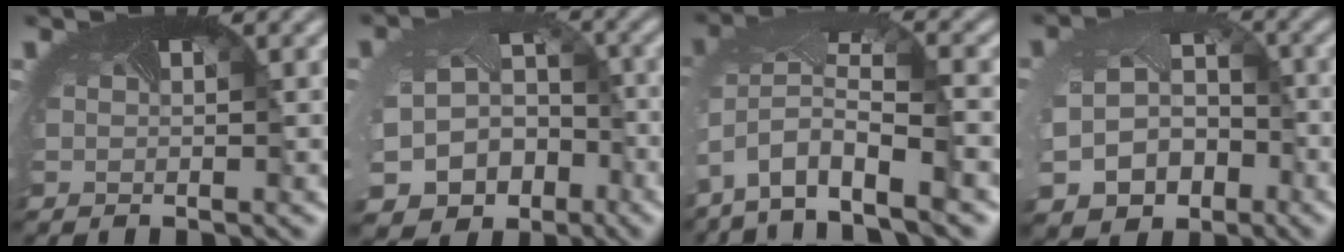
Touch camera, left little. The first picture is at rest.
{"total": 9.9, "force": [-4.7, 7.9, 3.7], "torque": [-0.092, -0.048, -0.057]}
{"total": 8.7, "force": [-4.5, 4.0, 6.3], "torque": [-0.144, -0.014, -0.073]}
{"total": 7.7, "force": [-3.0, 6.2, 3.5], "torque": [-0.087, -0.046, -0.029]}